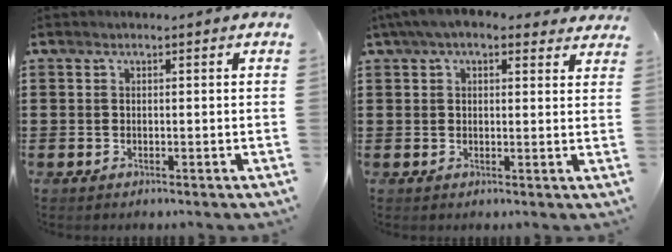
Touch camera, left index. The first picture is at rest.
{"total": 4.9, "force": [3.7, 1.7, 2.6], "torque": [-0.062, -0.001, 0.068]}